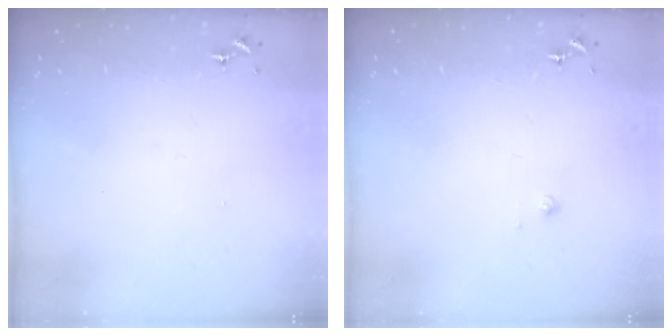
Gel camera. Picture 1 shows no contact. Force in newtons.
{"total": 1.9, "press": 1.9, "slide": 0.1}